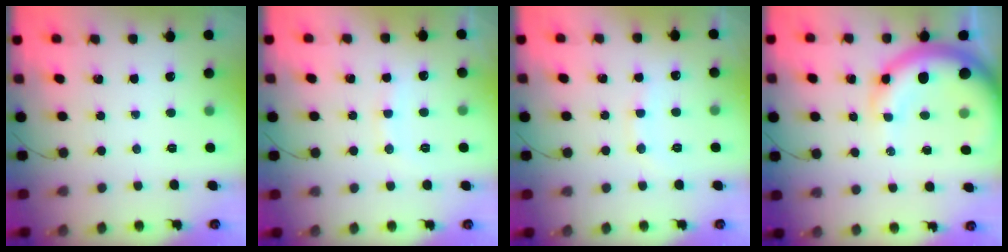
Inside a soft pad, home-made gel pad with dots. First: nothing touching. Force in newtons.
{"total": 8.0, "press": 7.9, "slide": 1.0}
{"total": 8.1, "press": 8.0, "slide": 1.2}
{"total": 11.5, "press": 11.1, "slide": 2.8}